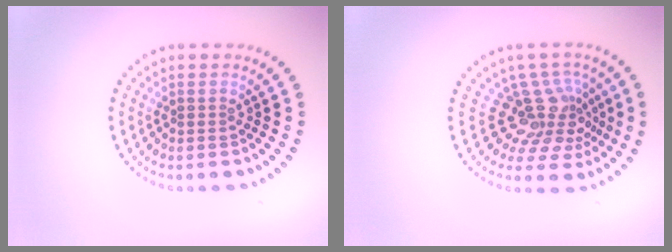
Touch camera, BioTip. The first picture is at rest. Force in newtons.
{"total": 4.7, "press": 3.2, "slide": 3.4}